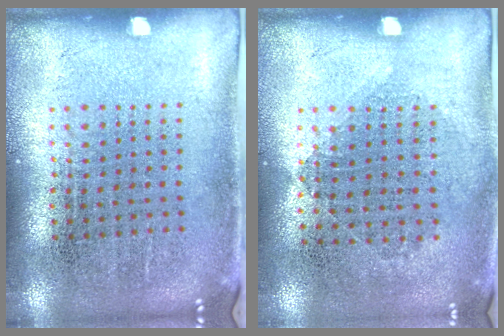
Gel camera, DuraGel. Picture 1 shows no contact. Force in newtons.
{"total": 0.9, "press": 0.8, "slide": 0.4}